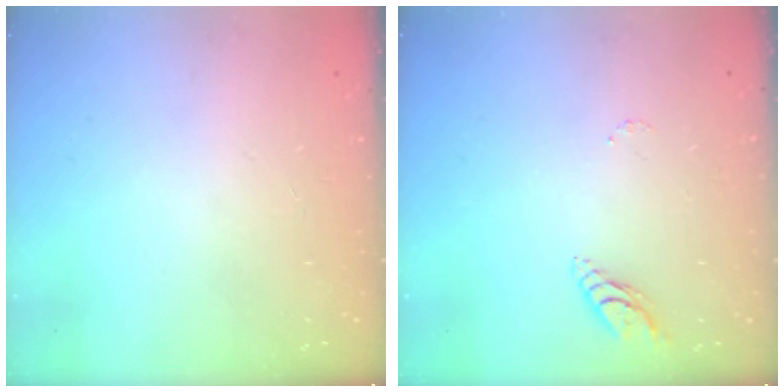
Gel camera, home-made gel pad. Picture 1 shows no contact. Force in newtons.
{"total": 5.2, "press": 5.2, "slide": 0.4}